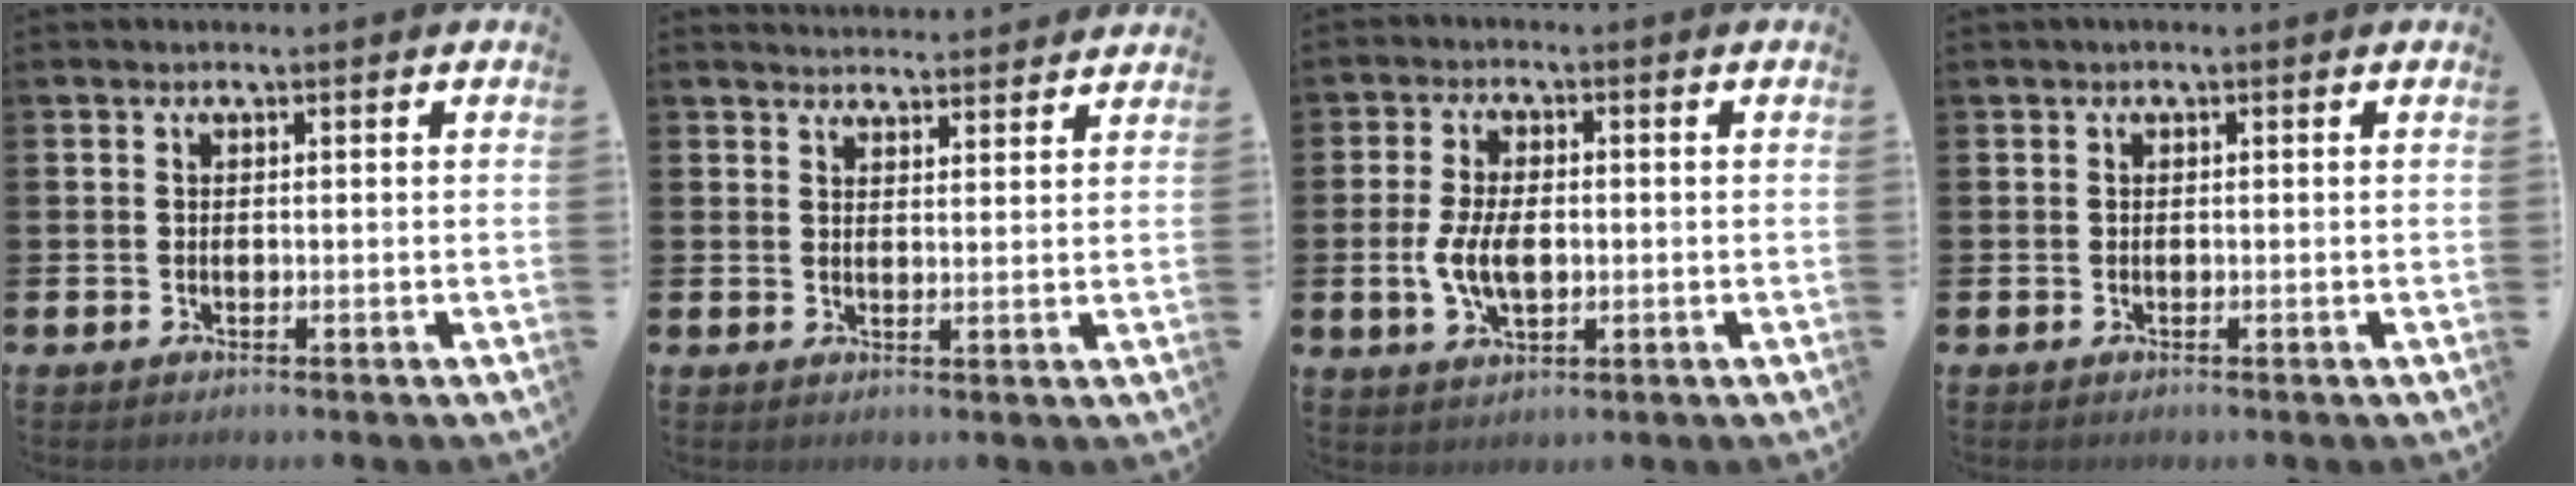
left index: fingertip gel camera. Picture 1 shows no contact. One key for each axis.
{"total": 3.2, "fx": 3.2, "fy": 0.3, "fz": -0.1, "tx": -0.003, "ty": -0.019, "tz": 0.058}
{"total": 5.8, "fx": -0.4, "fy": 3.1, "fz": 4.8, "tx": -0.095, "ty": 0.001, "tz": -0.011}
{"total": 0.0}